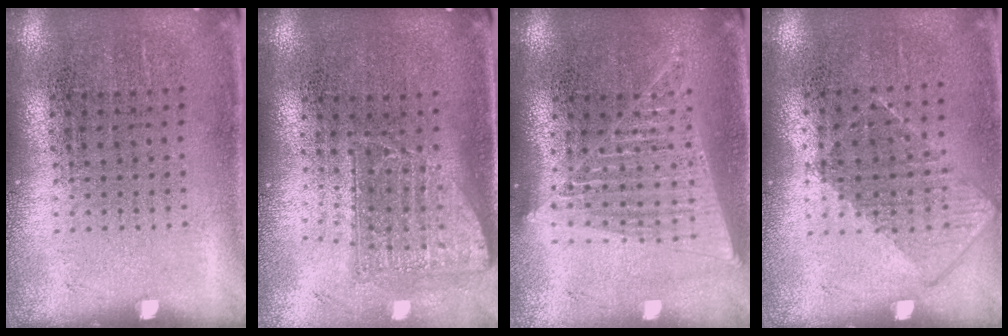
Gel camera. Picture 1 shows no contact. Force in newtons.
{"total": 1.7, "press": 1.4, "slide": 1.0}
{"total": 1.6, "press": 1.5, "slide": 0.6}
{"total": 0.9, "press": 0.7, "slide": 0.4}